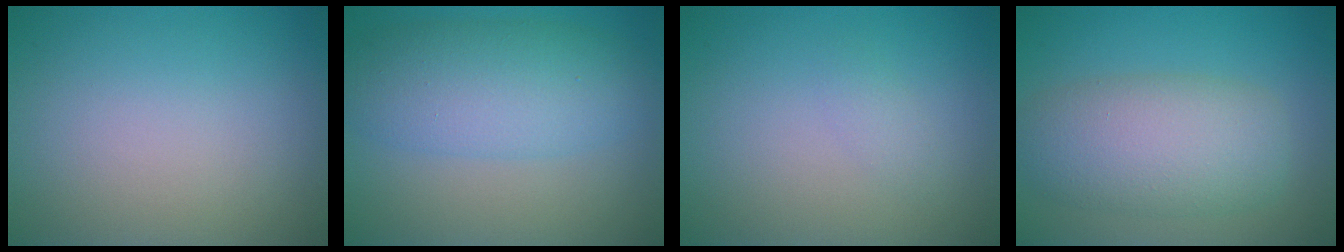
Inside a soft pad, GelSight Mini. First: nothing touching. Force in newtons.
{"total": 6.2, "press": 6.2, "slide": 0.0}
{"total": 0.9, "press": 0.9, "slide": 0.1}
{"total": 6.5, "press": 6.5, "slide": 0.3}